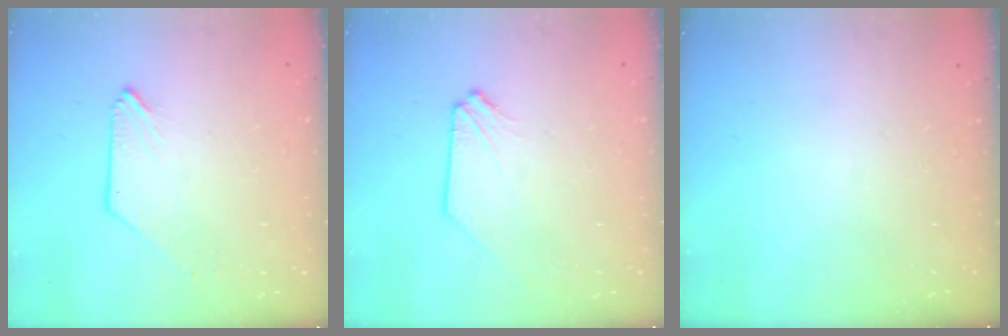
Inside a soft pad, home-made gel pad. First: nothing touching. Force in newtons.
{"total": 0.8, "press": 0.8, "slide": 0.1}
{"total": 0.0}